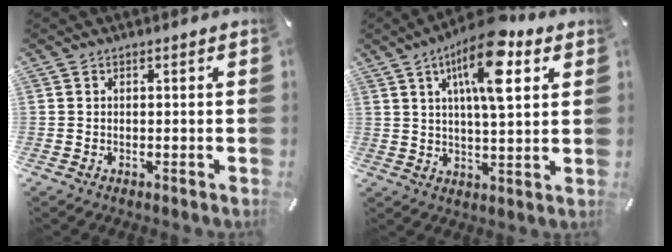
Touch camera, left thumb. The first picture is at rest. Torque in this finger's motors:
{"motor_torque": [0.77, 0.82, 1.90, -0.87, 0.23]}